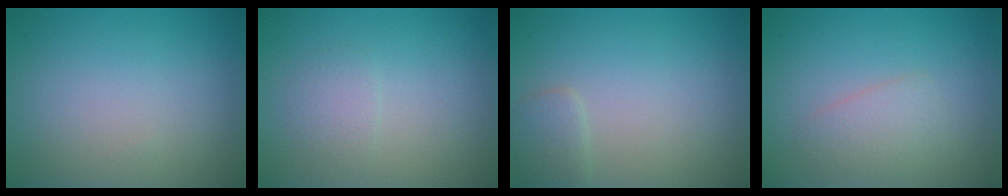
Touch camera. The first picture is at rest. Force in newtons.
{"total": 1.4, "press": 1.4, "slide": 0.0}
{"total": 1.4, "press": 1.4, "slide": 0.0}
{"total": 2.1, "press": 2.1, "slide": 0.0}